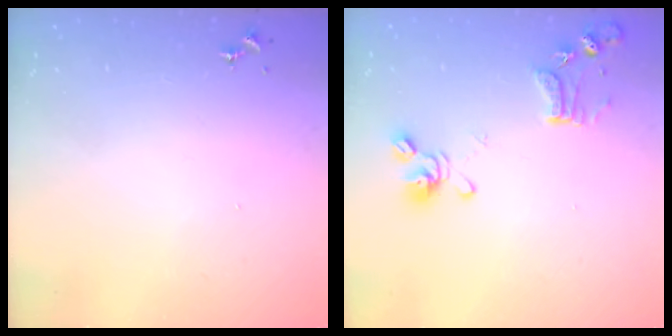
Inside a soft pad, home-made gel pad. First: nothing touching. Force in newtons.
{"total": 13.1, "press": 13.0, "slide": 1.3}